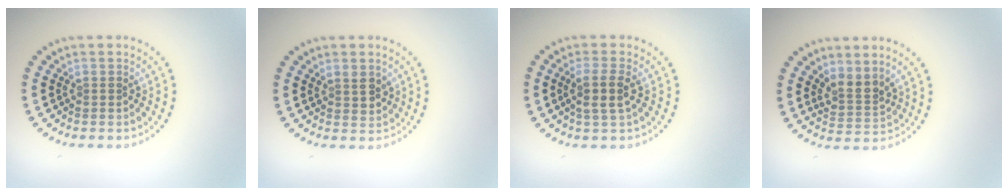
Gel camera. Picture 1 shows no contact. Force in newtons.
{"total": 1.8, "press": 1.6, "slide": 0.9}
{"total": 2.5, "press": 2.2, "slide": 1.1}
{"total": 2.5, "press": 1.8, "slide": 1.8}